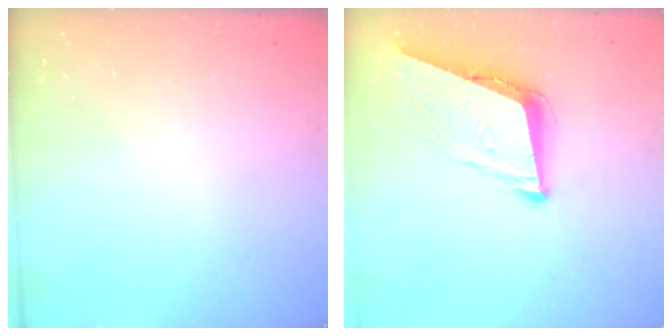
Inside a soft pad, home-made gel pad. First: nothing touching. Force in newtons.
{"total": 9.3, "press": 8.7, "slide": 3.2}